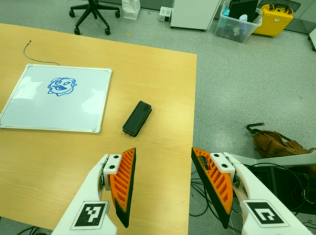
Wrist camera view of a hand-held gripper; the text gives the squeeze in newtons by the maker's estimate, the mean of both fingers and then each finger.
{"total": 0.0}